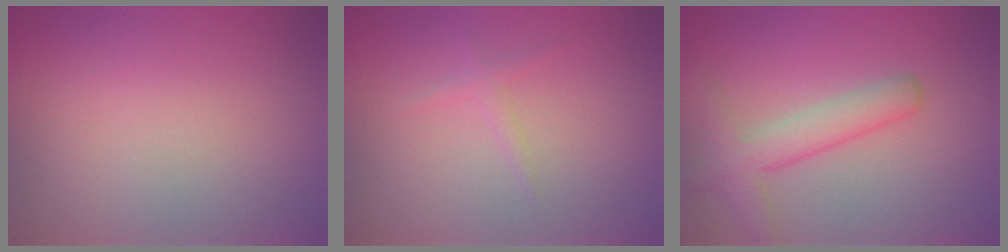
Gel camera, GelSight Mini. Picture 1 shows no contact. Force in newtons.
{"total": 0.9, "press": 0.9, "slide": 0.1}
{"total": 3.8, "press": 3.8, "slide": 0.3}